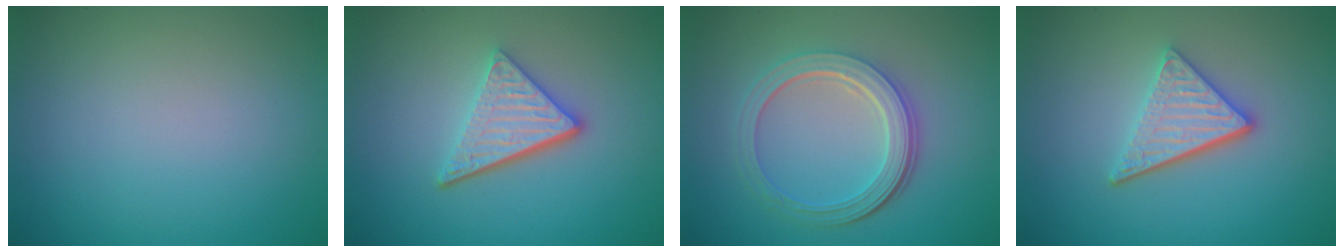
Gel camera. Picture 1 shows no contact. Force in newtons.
{"total": 4.2, "press": 3.2, "slide": 2.7}
{"total": 5.1, "press": 3.7, "slide": 3.5}
{"total": 3.9, "press": 3.1, "slide": 2.4}